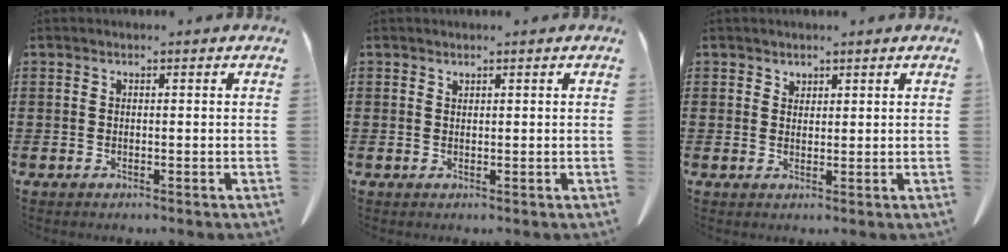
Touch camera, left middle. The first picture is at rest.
{"total": 0.6, "force": [0.6, 0.3, 0.0], "torque": [-0.002, -0.001, 0.012]}
{"total": 1.7, "force": [1.4, 0.9, -0.1], "torque": [-0.001, 0.003, 0.029]}